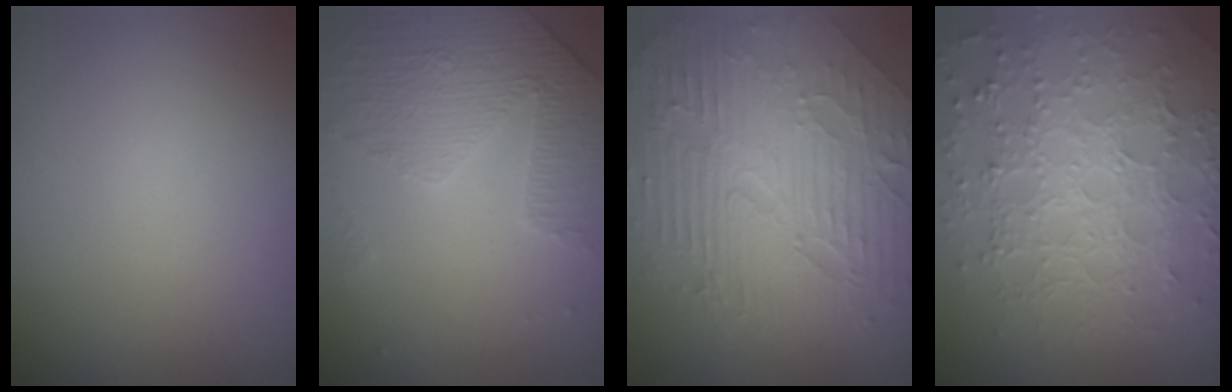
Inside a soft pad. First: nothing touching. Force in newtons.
{"total": 4.8, "press": 3.2, "slide": 3.5}
{"total": 9.5, "press": 6.3, "slide": 7.1}
{"total": 7.7, "press": 5.6, "slide": 5.4}